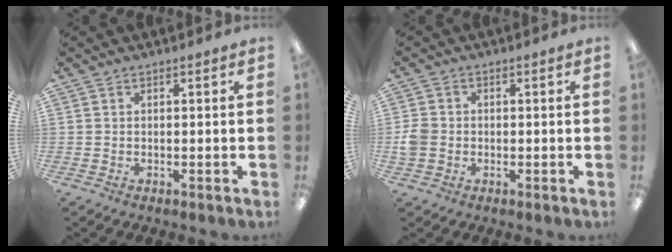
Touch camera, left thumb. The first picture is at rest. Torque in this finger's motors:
{"motor_torque": [0.33, 0.34, 0.21, -0.28, 0.00]}